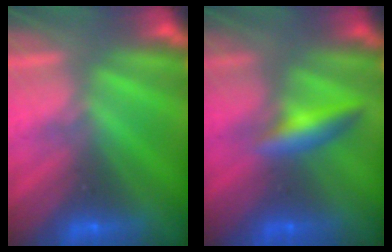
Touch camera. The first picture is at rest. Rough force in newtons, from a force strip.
{"total": 2.4}